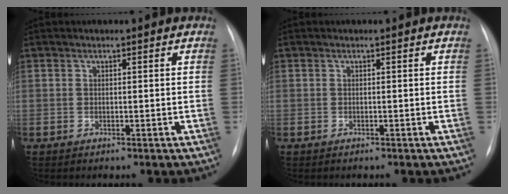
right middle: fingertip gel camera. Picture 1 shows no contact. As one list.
[{"total": 0.0}]